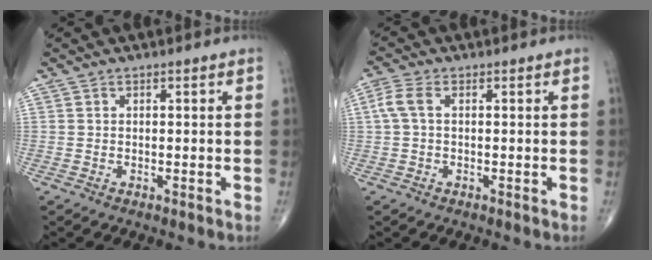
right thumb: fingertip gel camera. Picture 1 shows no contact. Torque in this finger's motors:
{"motor_torque": [-0.06, 0.11, 0.10, -0.01, 0.04]}